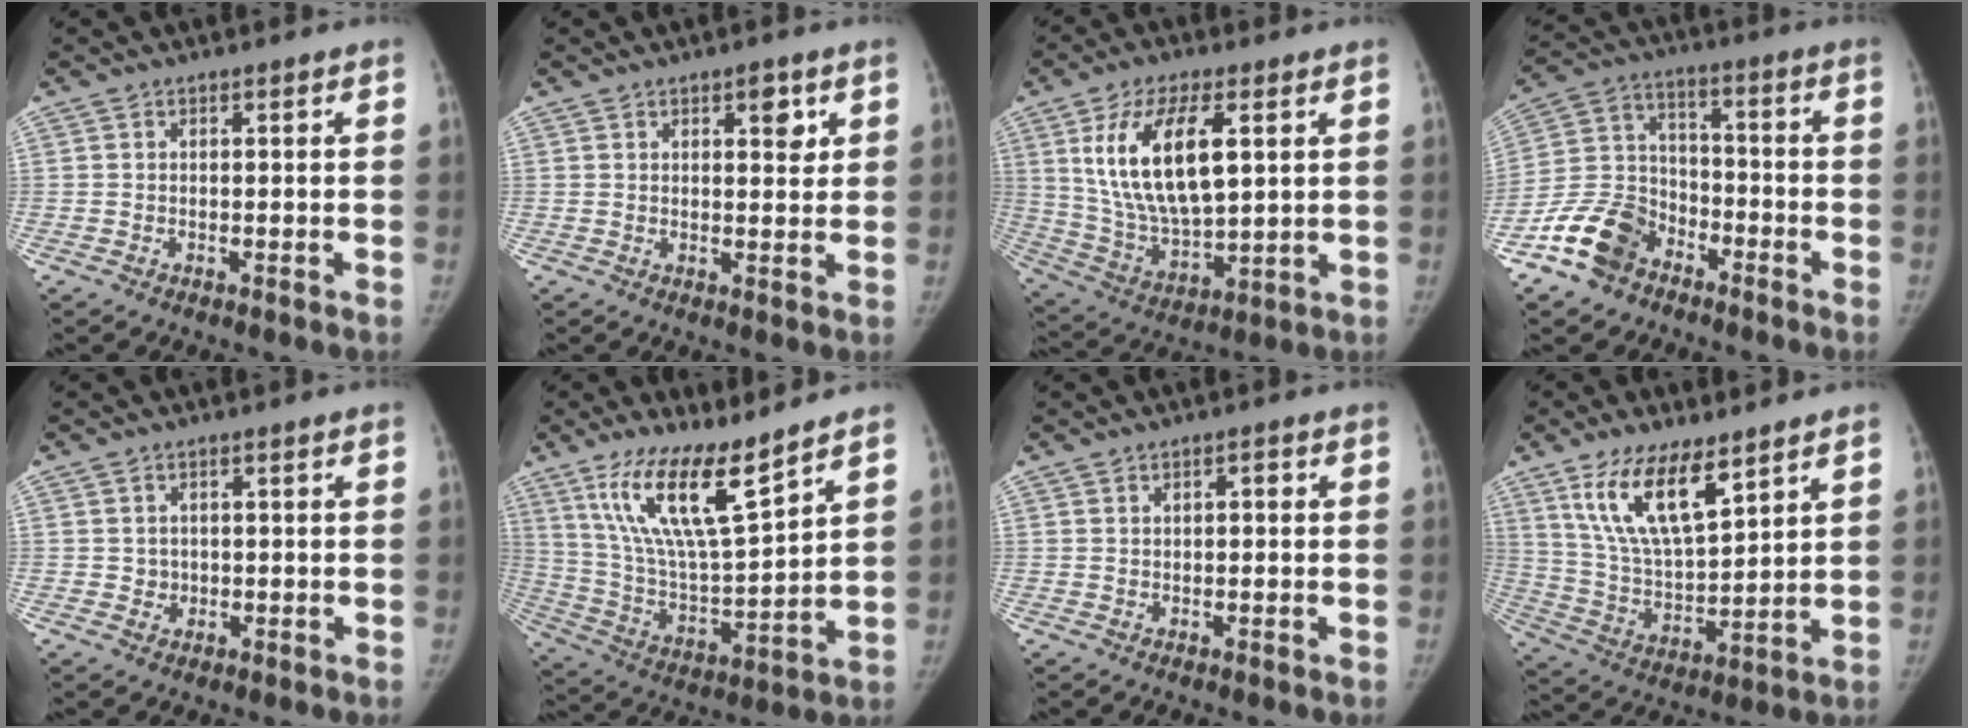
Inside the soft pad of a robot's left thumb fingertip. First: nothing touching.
{"total": 3.8, "force": [1.8, 1.8, 2.8], "torque": [-0.020, -0.008, 0.023]}
{"total": 17.8, "force": [5.2, 8.1, 15.0], "torque": [-0.270, -0.017, 0.106]}
{"total": 12.2, "force": [-8.0, 8.0, 4.7], "torque": [-0.079, 0.058, -0.158]}
{"total": 1.9, "force": [-0.1, 1.8, 0.3], "torque": [0.007, 0.004, 0.000]}
{"total": 16.5, "force": [11.1, 3.4, 11.8], "torque": [-0.203, -0.066, 0.221]}
{"total": 1.7, "force": [0.4, 0.9, 1.4], "torque": [-0.018, 0.006, 0.005]}
{"total": 14.6, "force": [8.8, 5.4, 10.3], "torque": [-0.168, -0.044, 0.178]}